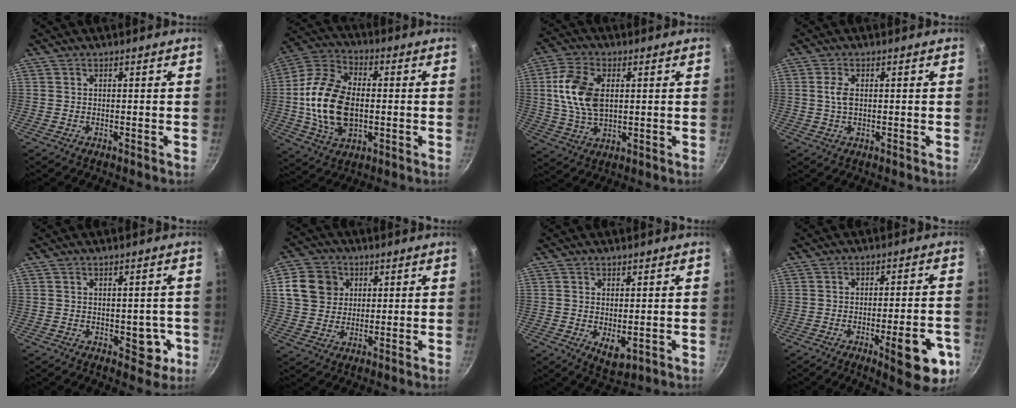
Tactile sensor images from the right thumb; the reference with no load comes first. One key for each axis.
{"total": 17.4, "fx": -0.6, "fy": 11.1, "fz": 13.4, "tx": -0.244, "ty": 0.017, "tz": -0.017}
{"total": 11.8, "fx": 2.0, "fy": 7.1, "fz": 9.2, "tx": -0.170, "ty": 0.001, "tz": 0.035}
{"total": 3.1, "fx": 0.4, "fy": 1.7, "fz": 2.5, "tx": -0.052, "ty": 0.003, "tz": 0.007}
{"total": 5.1, "fx": -1.1, "fy": 3.4, "fz": 3.7, "tx": -0.012, "ty": 0.007, "tz": -0.009}
{"total": 9.8, "fx": 2.9, "fy": 8.4, "fz": 4.1, "tx": -0.048, "ty": 0.003, "tz": 0.047}
{"total": 4.5, "fx": -0.2, "fy": 2.6, "fz": 3.7, "tx": -0.057, "ty": -0.015, "tz": 0.006}
{"total": 12.9, "fx": -5.1, "fy": 3.8, "fz": 11.2, "tx": -0.114, "ty": 0.018, "tz": -0.062}